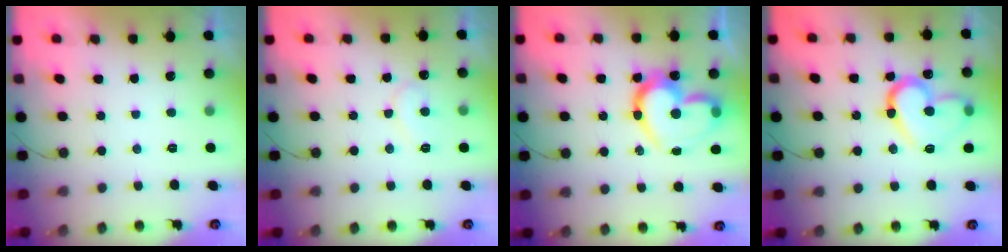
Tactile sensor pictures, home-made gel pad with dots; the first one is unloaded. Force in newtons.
{"total": 6.7, "press": 6.7, "slide": 0.5}
{"total": 19.1, "press": 19.0, "slide": 1.3}
{"total": 15.8, "press": 15.7, "slide": 1.0}